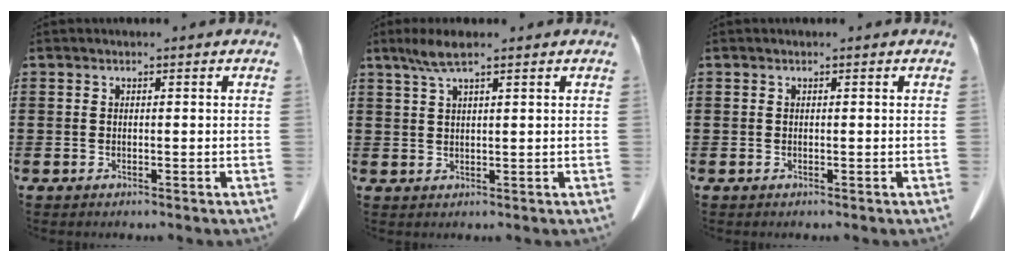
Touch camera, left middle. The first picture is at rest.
{"total": 3.9, "force": [2.4, 0.7, 2.9], "torque": [-0.063, 0.004, 0.042]}
{"total": 0.0}